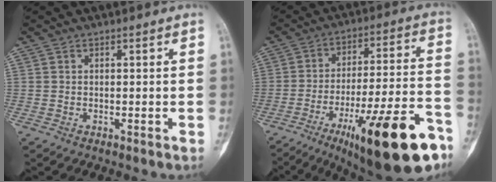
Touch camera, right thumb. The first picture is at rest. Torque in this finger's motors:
{"motor_torque": [0.58, 0.57, 1.76, -1.01, 0.17]}